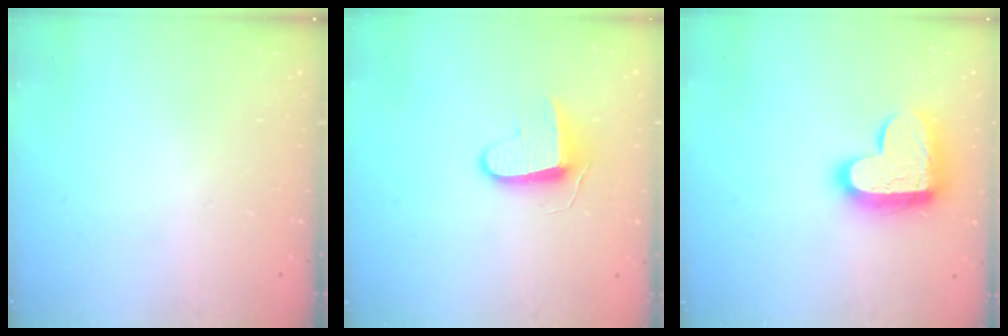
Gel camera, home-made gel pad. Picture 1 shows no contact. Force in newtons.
{"total": 8.7, "press": 8.6, "slide": 0.5}
{"total": 17.1, "press": 17.0, "slide": 1.1}